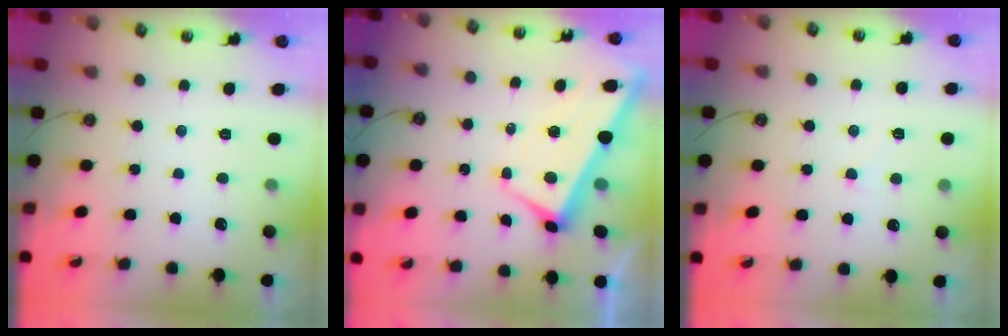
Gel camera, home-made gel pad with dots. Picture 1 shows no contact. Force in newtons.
{"total": 1.8, "press": 1.5, "slide": 0.9}
{"total": 6.1, "press": 6.0, "slide": 0.9}